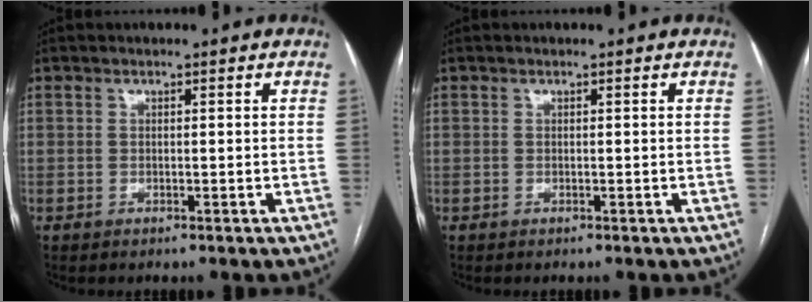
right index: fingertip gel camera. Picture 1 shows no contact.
{"total": 0.0}